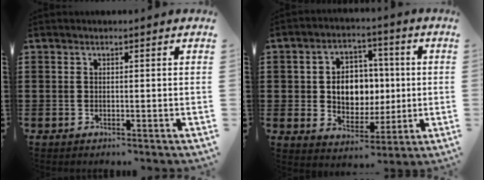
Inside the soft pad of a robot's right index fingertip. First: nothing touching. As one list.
[{"total": 7.4, "force": [0.2, 6.2, 4.0], "torque": [-0.075, 0.012, 0.000]}]